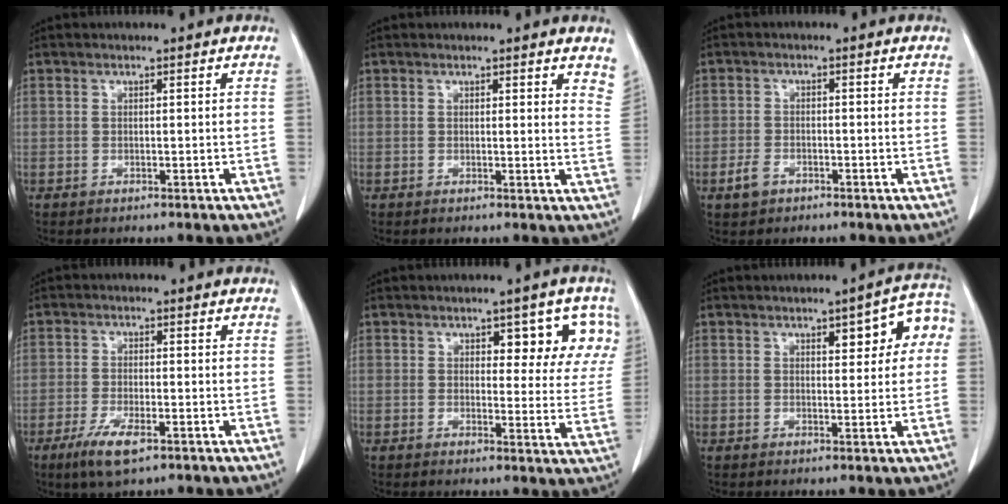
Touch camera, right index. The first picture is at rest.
{"total": 5.4, "force": [4.8, 1.4, 2.1], "torque": [-0.013, -0.017, 0.032]}
{"total": 2.7, "force": [-1.5, 1.8, 1.3], "torque": [-0.027, 0.003, -0.021]}
{"total": 5.7, "force": [-3.3, 1.5, 4.5], "torque": [-0.092, -0.010, -0.055]}
{"total": 8.1, "force": [4.0, 3.9, 5.8], "torque": [-0.046, 0.006, 0.042]}
{"total": 7.0, "force": [2.1, 2.4, 6.2], "torque": [-0.068, 0.025, 0.021]}